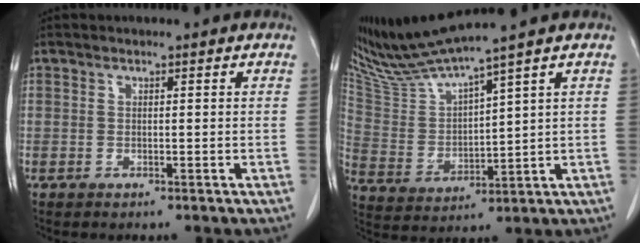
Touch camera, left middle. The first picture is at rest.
{"total": 9.1, "force": [8.4, -2.1, 3.1], "torque": [-0.076, -0.008, 0.178]}